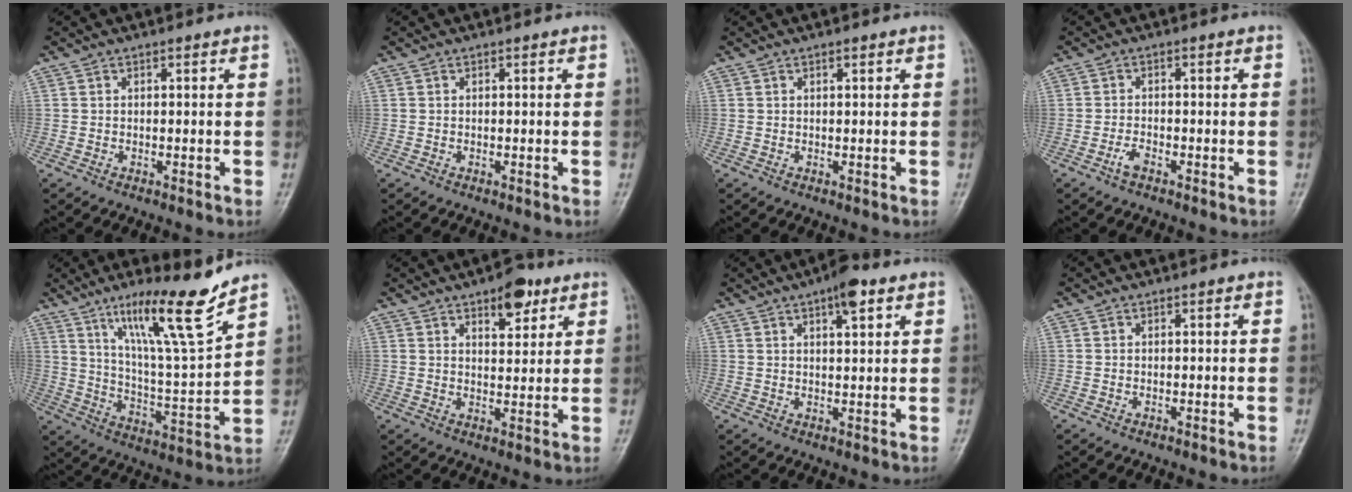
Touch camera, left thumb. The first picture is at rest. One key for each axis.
{"total": 0.0}
{"total": 0.6, "fx": 0.4, "fy": 0.2, "fz": 0.4, "tx": -0.008, "ty": -0.001, "tz": 0.005}
{"total": 2.1, "fx": -1.4, "fy": 0.8, "fz": 1.3, "tx": -0.031, "ty": 0.009, "tz": -0.028}
{"total": 16.3, "fx": 11.1, "fy": 1.1, "fz": 11.8, "tx": -0.186, "ty": -0.070, "tz": 0.195}
{"total": 6.7, "fx": 4.0, "fy": 3.0, "fz": 4.4, "tx": -0.040, "ty": -0.020, "tz": 0.055}
{"total": 5.9, "fx": 3.2, "fy": 1.9, "fz": 4.5, "tx": -0.057, "ty": -0.007, "tz": 0.045}
{"total": 0.0}